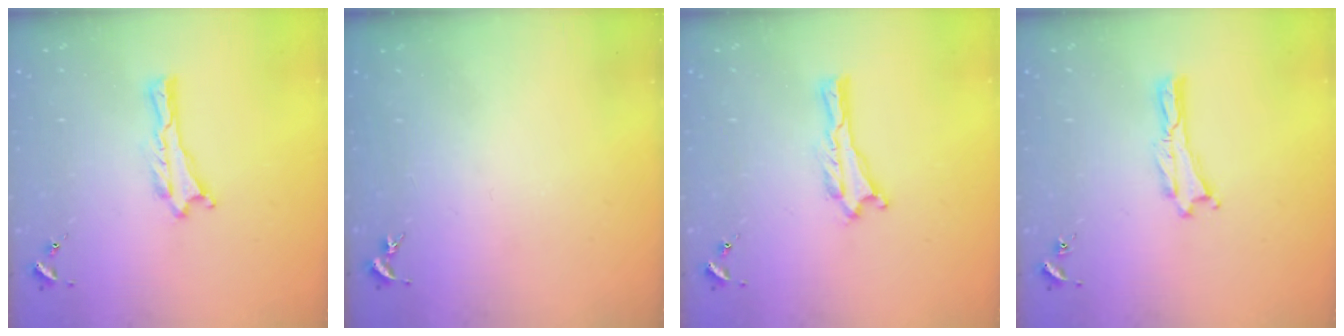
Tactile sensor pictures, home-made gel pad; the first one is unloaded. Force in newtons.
{"total": 0.0}
{"total": 0.0}
{"total": 0.0}